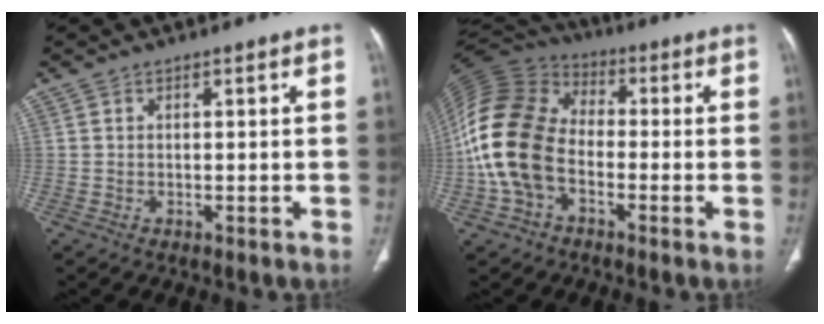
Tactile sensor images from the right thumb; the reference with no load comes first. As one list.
[{"total": 17.4, "force": [-3.5, 11.9, 12.3], "torque": [-0.257, 0.037, -0.073]}]